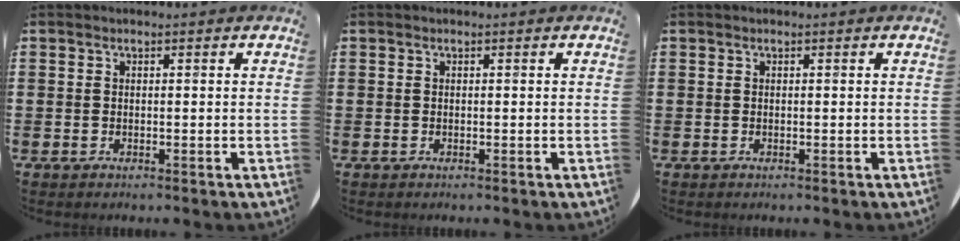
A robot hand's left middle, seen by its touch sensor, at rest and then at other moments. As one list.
[{"total": 0.0}, {"total": 0.0}]